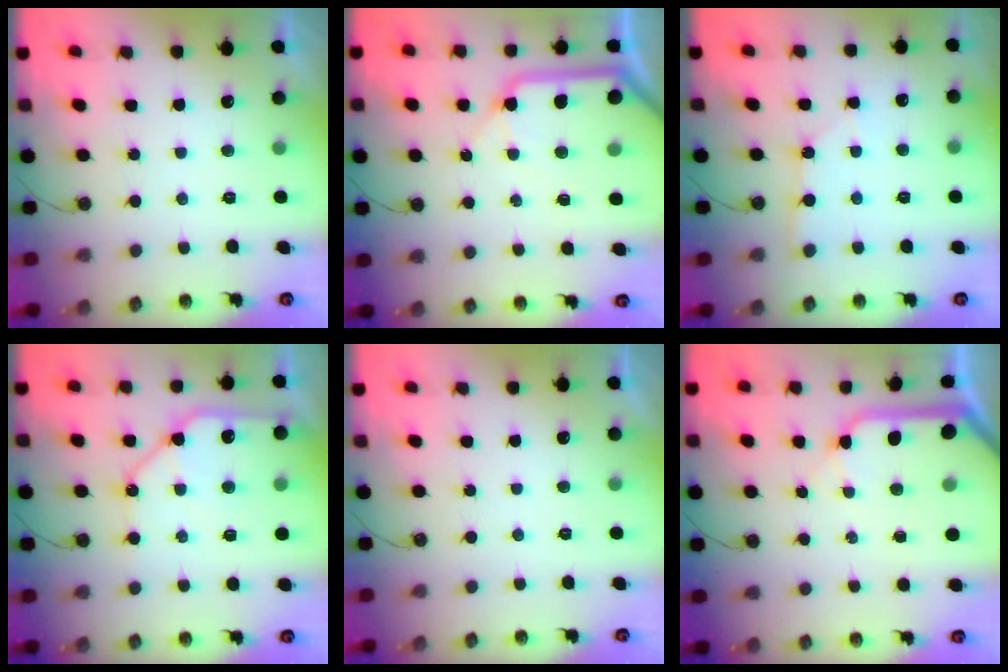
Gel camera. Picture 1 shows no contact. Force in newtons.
{"total": 12.9, "press": 12.8, "slide": 1.9}
{"total": 1.9, "press": 1.9, "slide": 0.3}
{"total": 13.1, "press": 13.0, "slide": 1.9}
{"total": 0.0}
{"total": 13.6, "press": 13.5, "slide": 1.7}